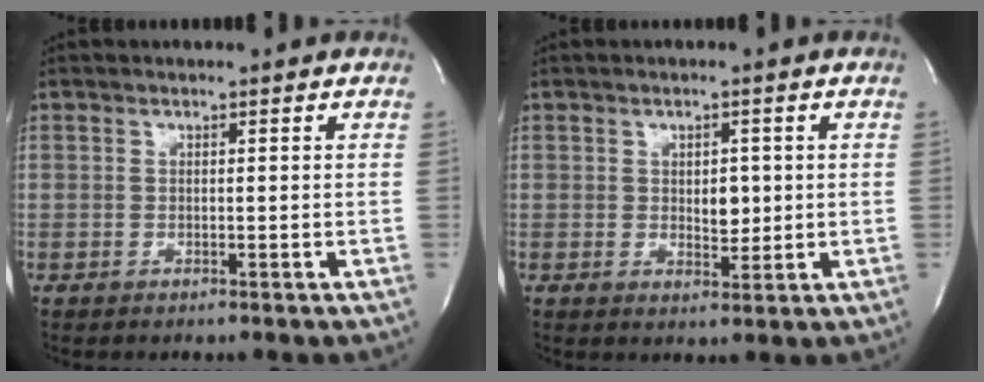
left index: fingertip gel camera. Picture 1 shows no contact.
{"total": 3.0, "force": [0.4, 1.8, 2.4], "torque": [-0.032, -0.004, 0.011]}